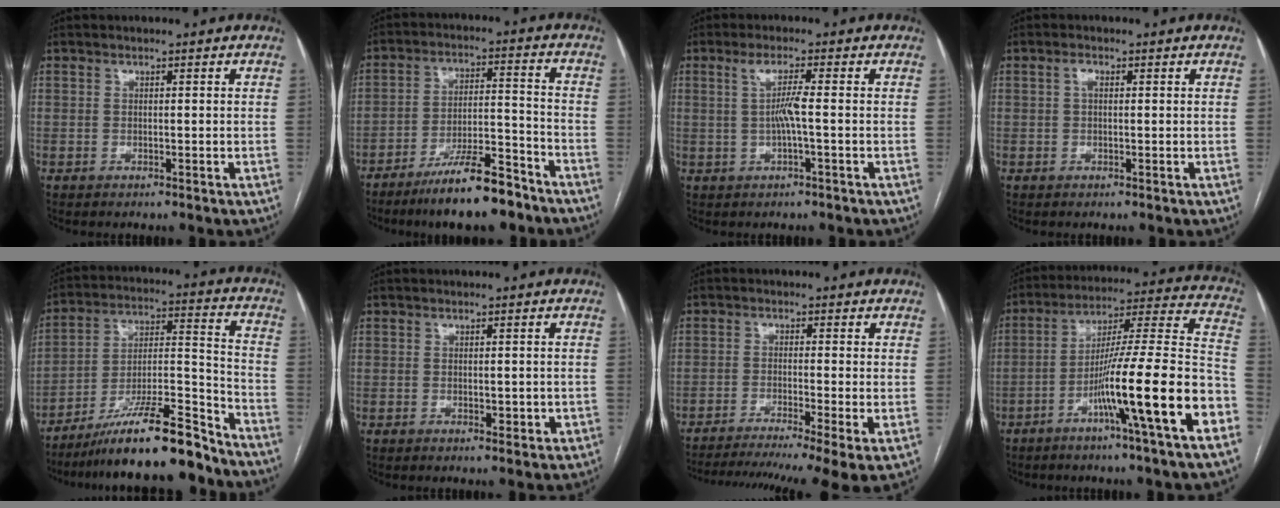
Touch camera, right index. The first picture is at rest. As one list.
[{"total": 12.2, "force": [-9.3, 2.1, 7.6], "torque": [-0.122, 0.006, -0.157]}, {"total": 3.5, "force": [0.1, -0.3, 3.5], "torque": [-0.069, 0.005, 0.005]}, {"total": 1.2, "force": [0.3, 0.6, 1.0], "torque": [-0.018, 0.007, 0.004]}, {"total": 18.4, "force": [-15.5, 1.4, 9.8], "torque": [-0.172, 0.006, -0.267]}, {"total": 1.9, "force": [-0.2, 1.3, 1.4], "torque": [-0.016, 0.005, 0.002]}, {"total": 14.1, "force": [-9.9, 0.6, 10.1], "torque": [-0.149, -0.018, -0.153]}, {"total": 19.5, "force": [-8.3, -0.9, 17.6], "torque": [-0.255, -0.002, -0.139]}]